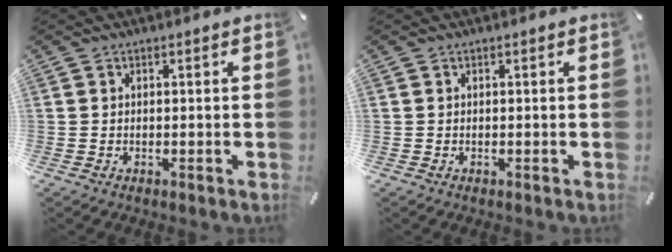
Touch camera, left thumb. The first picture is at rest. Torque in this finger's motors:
{"motor_torque": [0.00, 0.00, 0.00, 0.00, 0.00]}